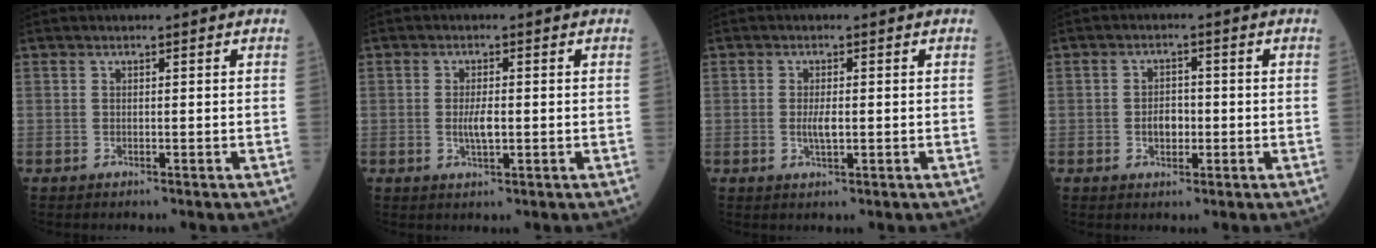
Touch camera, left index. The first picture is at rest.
{"total": 2.9, "force": [-0.3, 0.8, 2.8], "torque": [-0.059, -0.002, -0.004]}
{"total": 2.2, "force": [-0.2, 0.6, 2.2], "torque": [-0.047, -0.002, -0.002]}
{"total": 3.1, "force": [-0.6, 2.0, 2.3], "torque": [-0.038, 0.005, -0.010]}